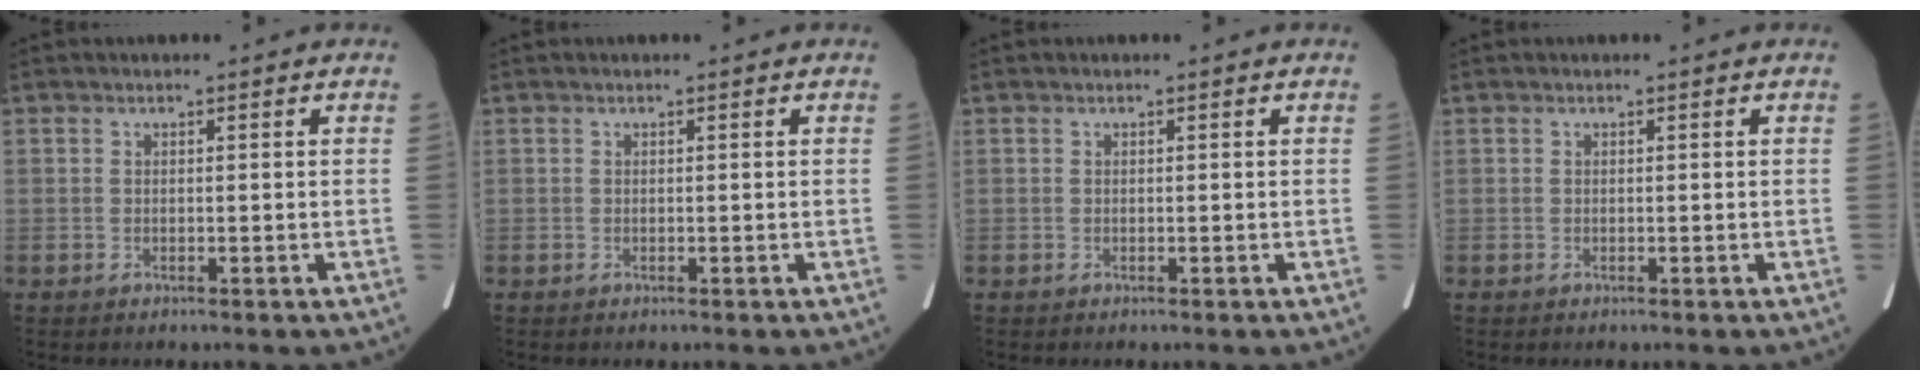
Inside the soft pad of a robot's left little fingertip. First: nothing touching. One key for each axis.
{"total": 0.0}
{"total": 0.0}
{"total": 0.0}